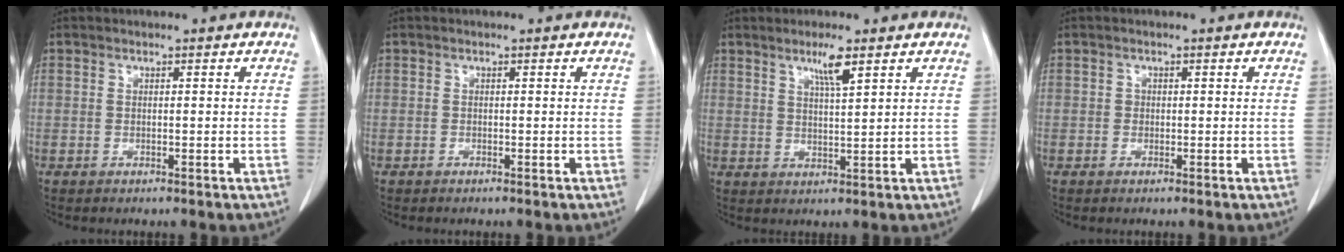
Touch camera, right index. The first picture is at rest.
{"total": 0.0}
{"total": 4.0, "force": [2.5, 0.0, 3.1], "torque": [-0.059, -0.005, 0.046]}
{"total": 0.7, "force": [0.0, 0.6, 0.2], "torque": [0.002, 0.003, -0.001]}